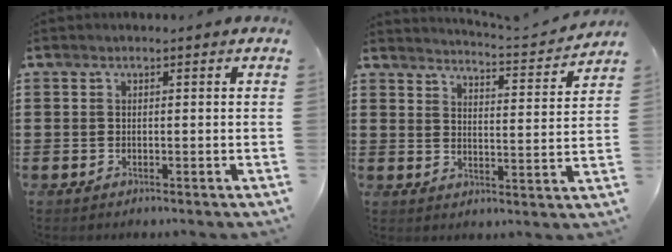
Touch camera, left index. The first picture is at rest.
{"total": 3.3, "force": [3.2, -0.7, 0.5], "torque": [-0.020, -0.034, 0.047]}